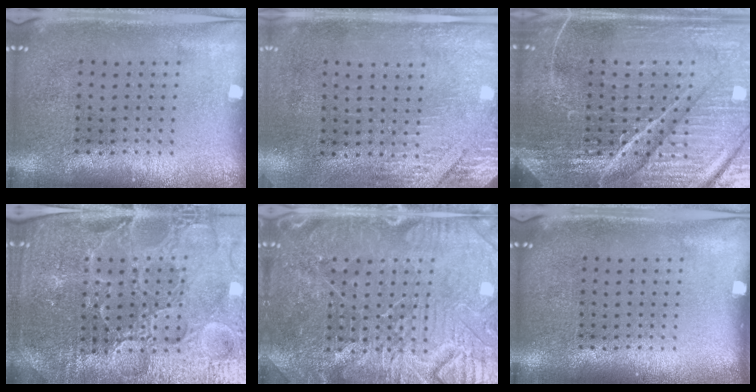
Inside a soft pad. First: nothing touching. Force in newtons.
{"total": 2.9, "press": 2.5, "slide": 1.5}
{"total": 6.2, "press": 5.6, "slide": 2.8}
{"total": 5.4, "press": 5.0, "slide": 2.1}
{"total": 4.7, "press": 4.6, "slide": 1.0}
{"total": 0.0}